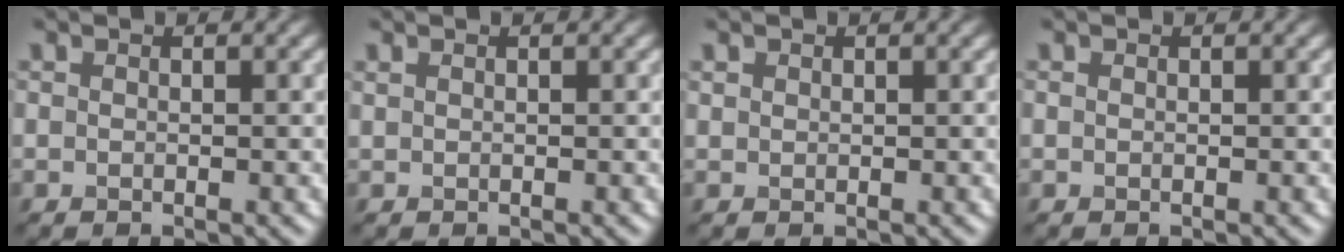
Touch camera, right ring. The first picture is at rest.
{"total": 0.0}
{"total": 0.6, "force": [0.4, 0.4, 0.1], "torque": [-0.001, 0.000, 0.011]}
{"total": 0.0}